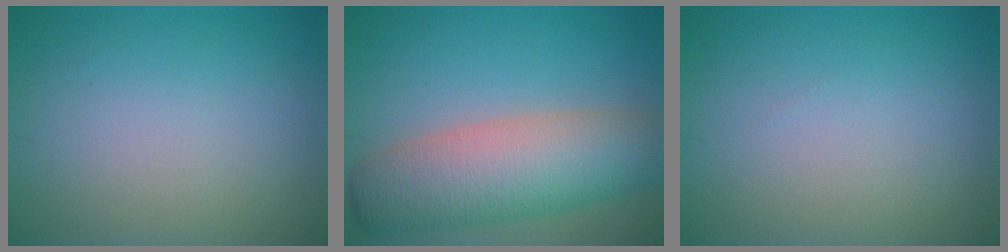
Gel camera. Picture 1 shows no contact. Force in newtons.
{"total": 9.7, "press": 9.7, "slide": 0.4}
{"total": 0.0}